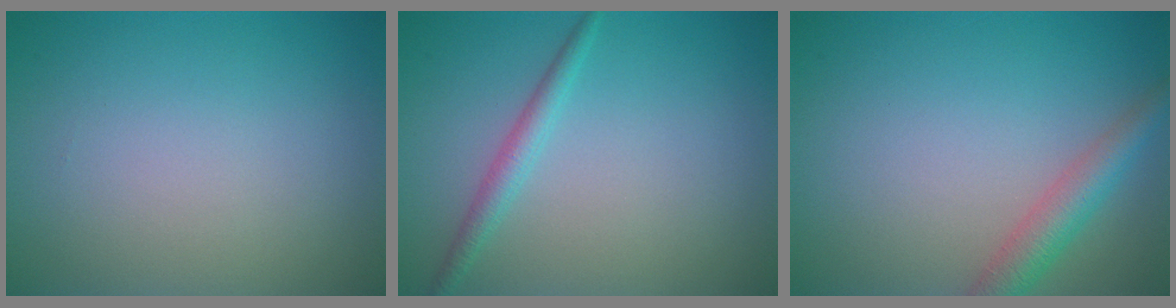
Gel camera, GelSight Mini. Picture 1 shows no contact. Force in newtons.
{"total": 1.8, "press": 1.8, "slide": 0.0}
{"total": 3.3, "press": 3.3, "slide": 0.1}